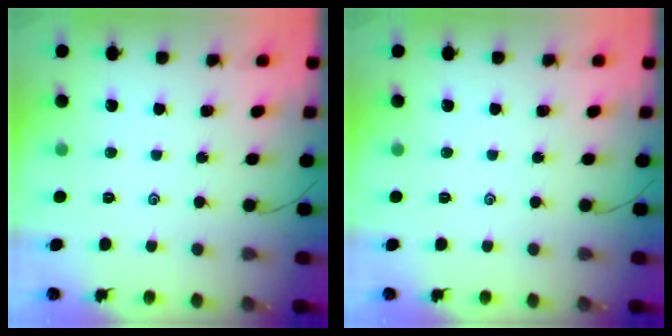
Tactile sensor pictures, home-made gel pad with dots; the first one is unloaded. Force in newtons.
{"total": 0.0}